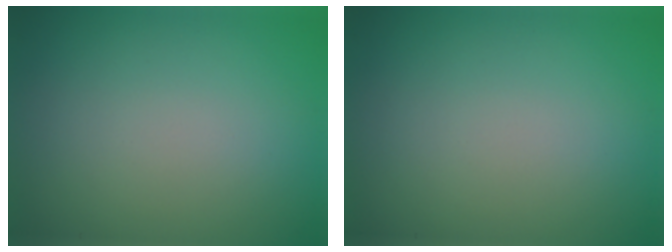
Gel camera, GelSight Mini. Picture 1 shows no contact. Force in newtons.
{"total": 0.0}